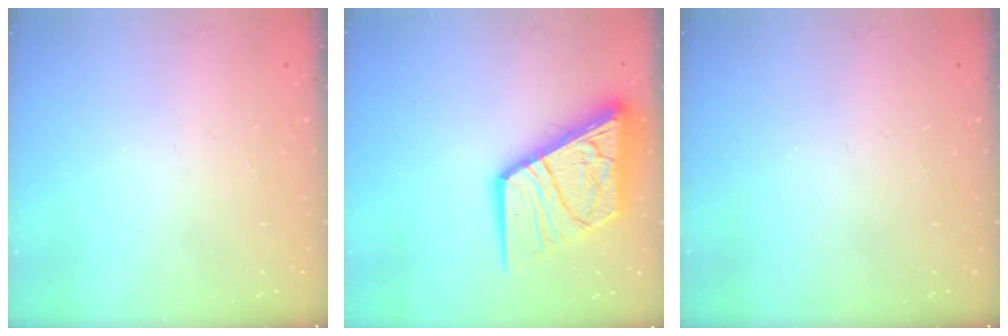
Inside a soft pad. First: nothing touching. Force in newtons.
{"total": 19.3, "press": 19.1, "slide": 2.1}
{"total": 0.0}